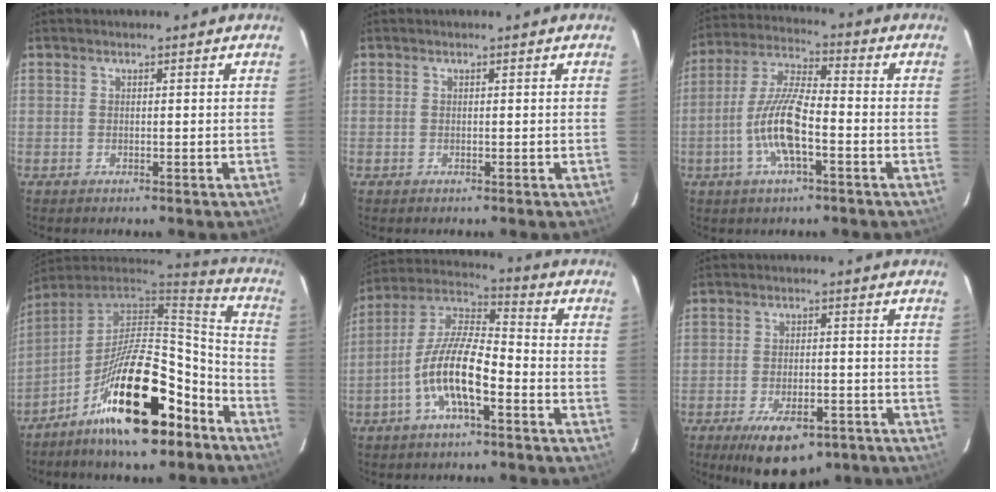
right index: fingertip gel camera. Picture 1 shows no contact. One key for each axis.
{"total": 0.0}
{"total": 11.4, "fx": -3.8, "fy": 2.8, "fz": 10.4, "tx": -0.218, "ty": 0.001, "tz": -0.074}
{"total": 23.2, "fx": -13.4, "fy": 8.7, "fz": 16.8, "tx": -0.284, "ty": 0.011, "tz": -0.220}
{"total": 12.2, "fx": -5.0, "fy": 3.6, "fz": 10.5, "tx": -0.215, "ty": 0.003, "tz": -0.099}
{"total": 11.9, "fx": -7.7, "fy": 5.1, "fz": 7.6, "tx": -0.145, "ty": -0.017, "tz": -0.106}